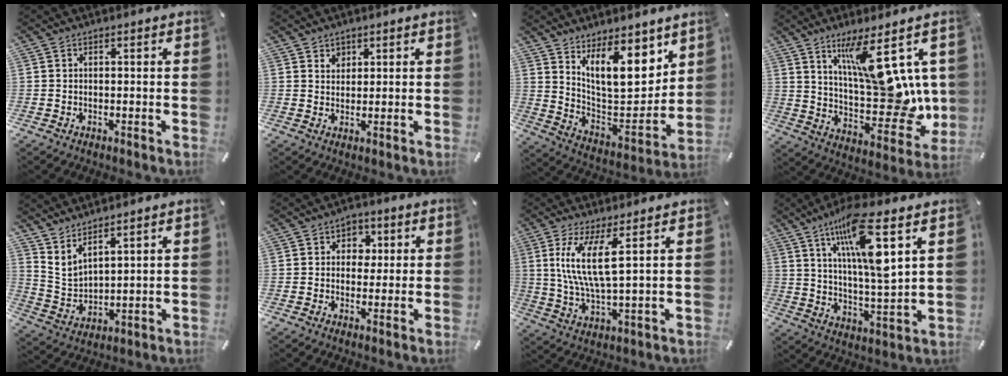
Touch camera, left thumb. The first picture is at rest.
{"total": 2.3, "force": [1.4, 1.8, 0.0], "torque": [0.006, -0.001, 0.025]}
{"total": 15.8, "force": [10.4, 7.5, 9.2], "torque": [-0.140, -0.079, 0.187]}
{"total": 17.6, "force": [7.1, 6.5, 14.8], "torque": [-0.232, -0.061, 0.122]}
{"total": 5.0, "force": [4.7, 1.1, 1.0], "torque": [-0.035, -0.033, 0.087]}
{"total": 4.4, "force": [0.6, 4.1, 1.6], "torque": [-0.010, 0.001, 0.000]}
{"total": 10.5, "force": [3.6, 2.4, 9.6], "torque": [-0.208, -0.004, 0.059]}
{"total": 16.3, "force": [8.6, 3.1, 13.4], "torque": [-0.255, -0.034, 0.132]}